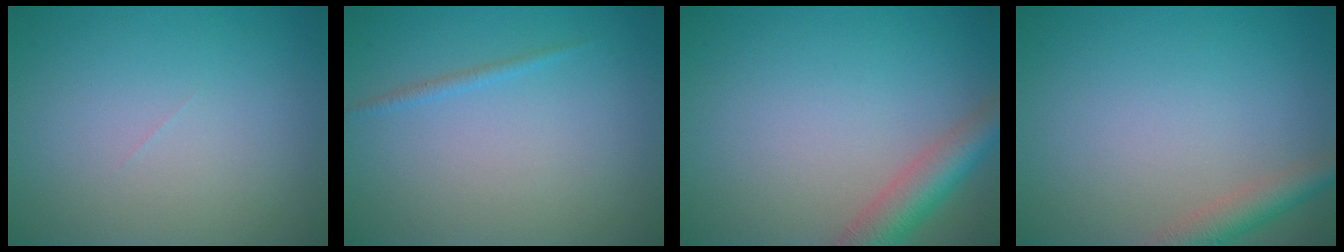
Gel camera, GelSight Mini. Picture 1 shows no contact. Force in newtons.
{"total": 0.7, "press": 0.7, "slide": 0.1}
{"total": 4.1, "press": 4.1, "slide": 0.3}
{"total": 2.9, "press": 2.9, "slide": 0.2}